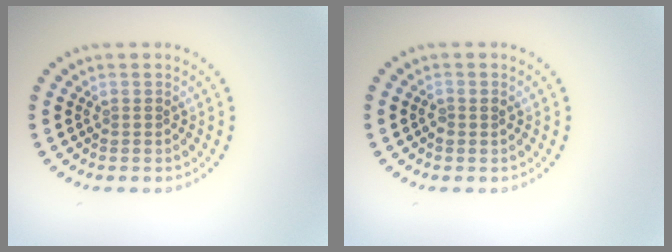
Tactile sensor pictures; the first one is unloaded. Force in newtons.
{"total": 0.8, "press": 0.8, "slide": 0.0}